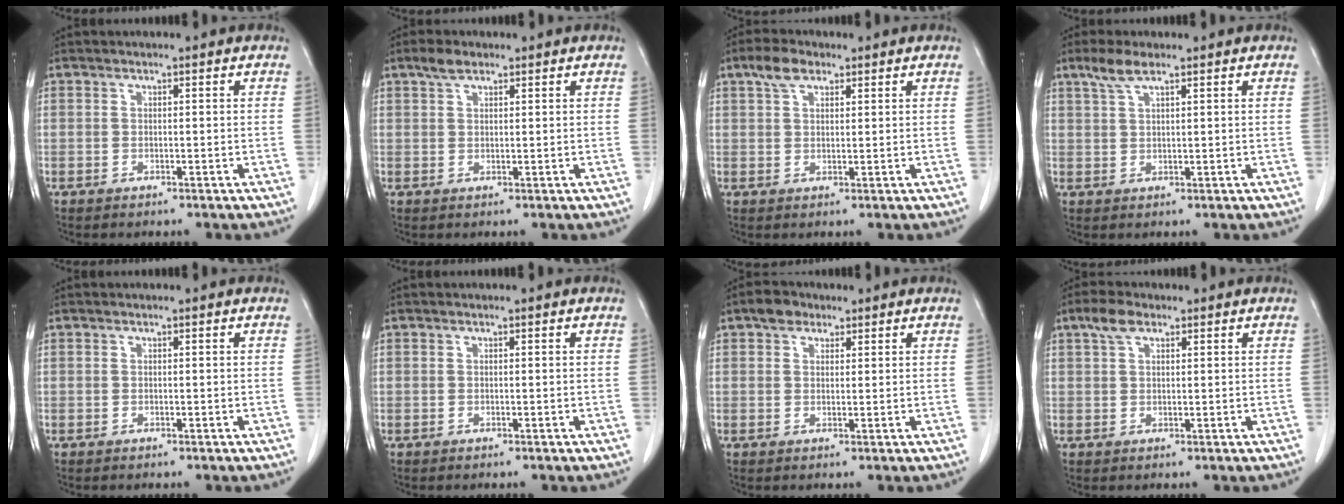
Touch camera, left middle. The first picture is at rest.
{"total": 2.4, "force": [1.8, 1.0, 1.4], "torque": [-0.032, 0.007, 0.034]}
{"total": 4.0, "force": [2.5, 1.9, 2.4], "torque": [-0.054, 0.012, 0.048]}
{"total": 3.5, "force": [2.5, 0.6, 2.4], "torque": [-0.058, 0.007, 0.053]}
{"total": 0.0}
{"total": 0.0}
{"total": 3.0, "force": [1.9, 2.0, 1.1], "torque": [-0.023, 0.010, 0.030]}
{"total": 3.3, "force": [2.0, 1.5, 2.2], "torque": [-0.050, 0.013, 0.041]}